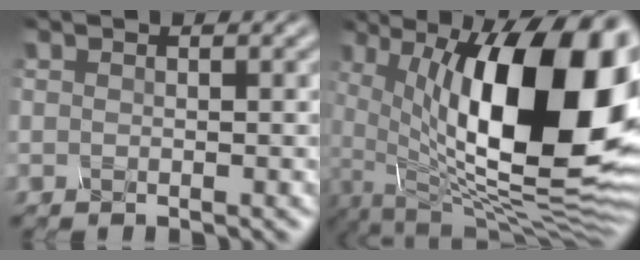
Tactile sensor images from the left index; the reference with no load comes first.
{"total": 18.4, "force": [2.7, 7.9, 16.4], "torque": [-0.240, 0.005, 0.050]}